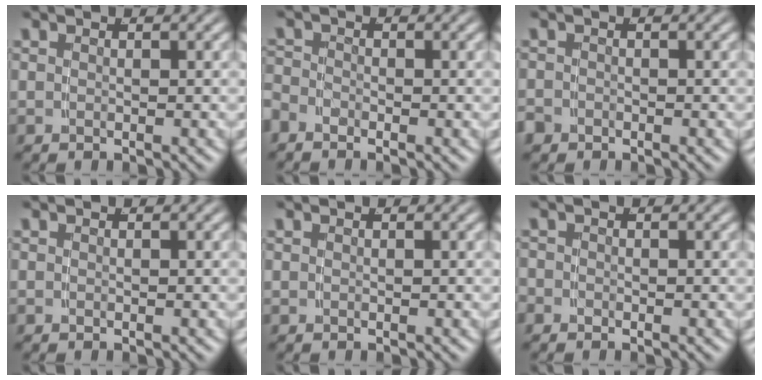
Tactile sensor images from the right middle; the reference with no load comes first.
{"total": 1.5, "force": [-1.2, 0.7, 0.3], "torque": [-0.011, -0.012, -0.022]}
{"total": 1.4, "force": [-1.2, 0.6, 0.0], "torque": [-0.001, -0.012, -0.017]}
{"total": 0.0}
{"total": 0.0}
{"total": 1.0, "force": [-0.7, 0.6, -0.1], "torque": [-0.002, -0.006, -0.014]}